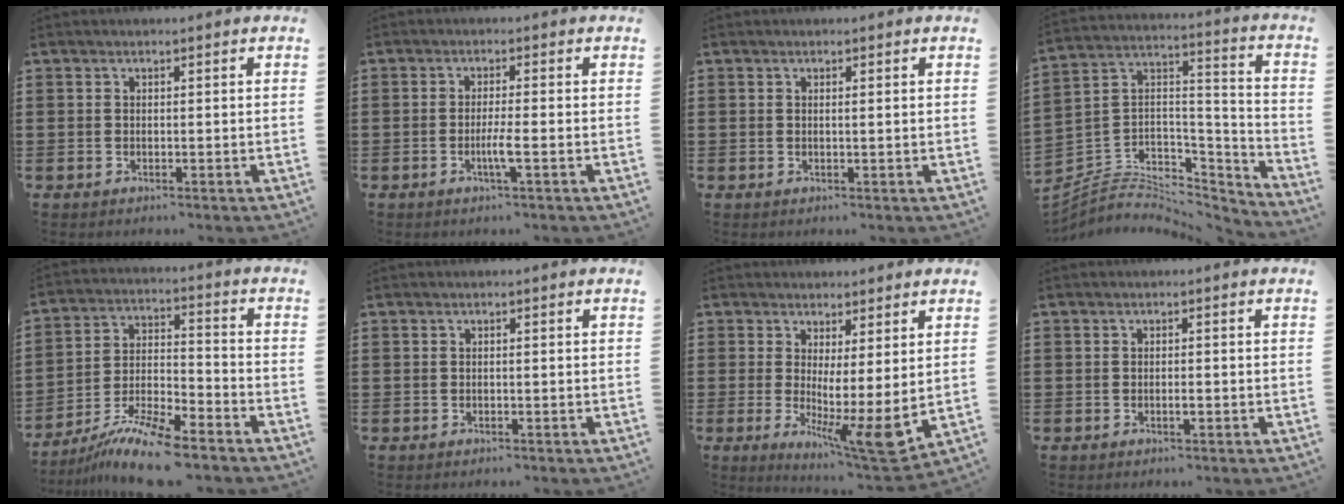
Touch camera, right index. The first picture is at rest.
{"total": 3.0, "force": [-1.1, 0.0, 2.8], "torque": [-0.055, -0.007, -0.023]}
{"total": 0.5, "force": [0.2, 0.0, 0.5], "torque": [-0.010, -0.001, 0.004]}
{"total": 4.6, "force": [-3.0, 3.3, 1.1], "torque": [-0.034, -0.007, -0.060]}
{"total": 10.4, "force": [-8.9, 0.7, 5.3], "torque": [-0.105, 0.012, -0.175]}
{"total": 0.0}
{"total": 6.0, "force": [0.3, 0.5, 5.9], "torque": [-0.089, -0.048, 0.005]}
{"total": 1.0, "force": [-0.3, 0.3, 0.9], "torque": [-0.017, -0.003, -0.005]}